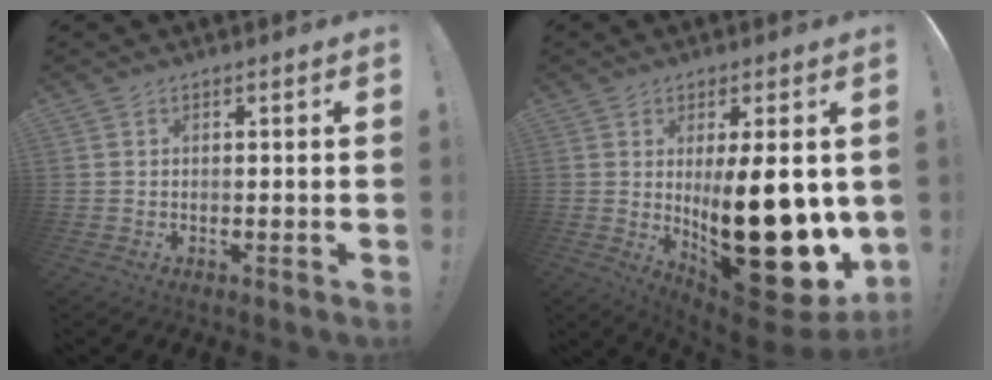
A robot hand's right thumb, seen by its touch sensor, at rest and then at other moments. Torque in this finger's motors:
{"motor_torque": [2.37, 2.64, 2.43, -0.34, 0.72]}